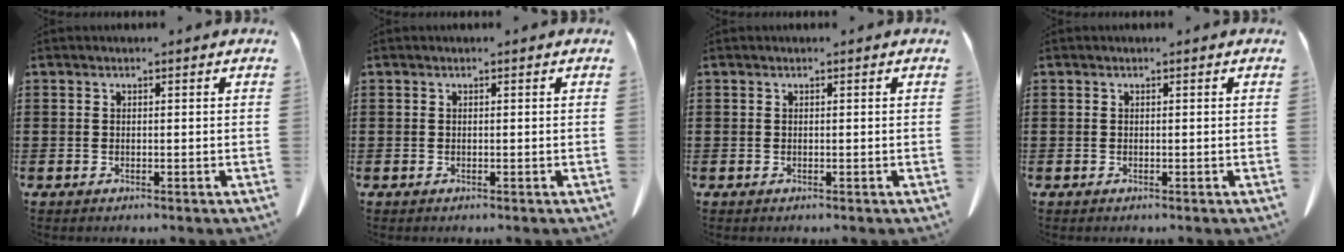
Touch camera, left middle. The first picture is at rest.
{"total": 0.0}
{"total": 0.0}
{"total": 0.0}